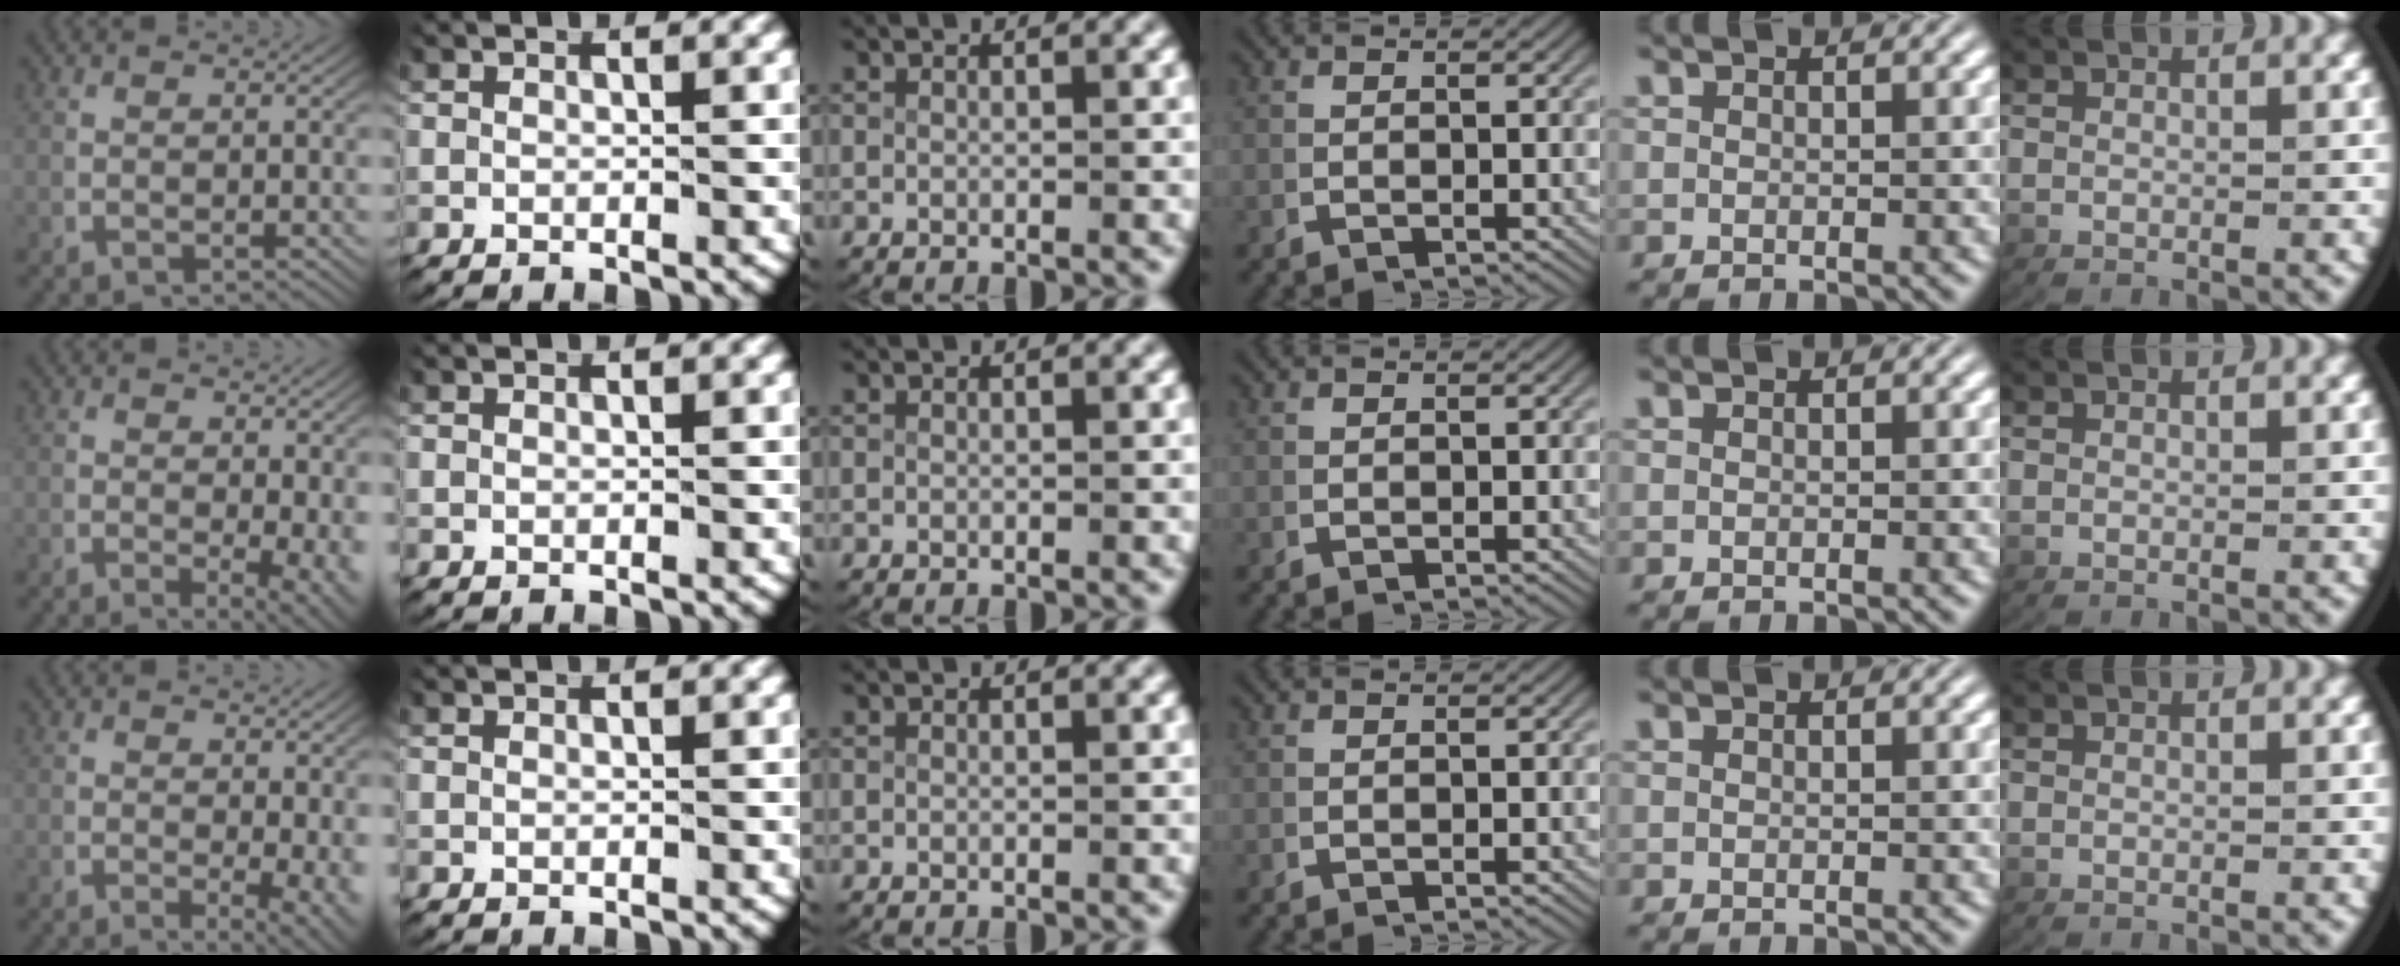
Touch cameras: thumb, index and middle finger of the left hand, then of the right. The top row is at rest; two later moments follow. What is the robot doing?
{"motion": "lift_and_place", "object": "map"}